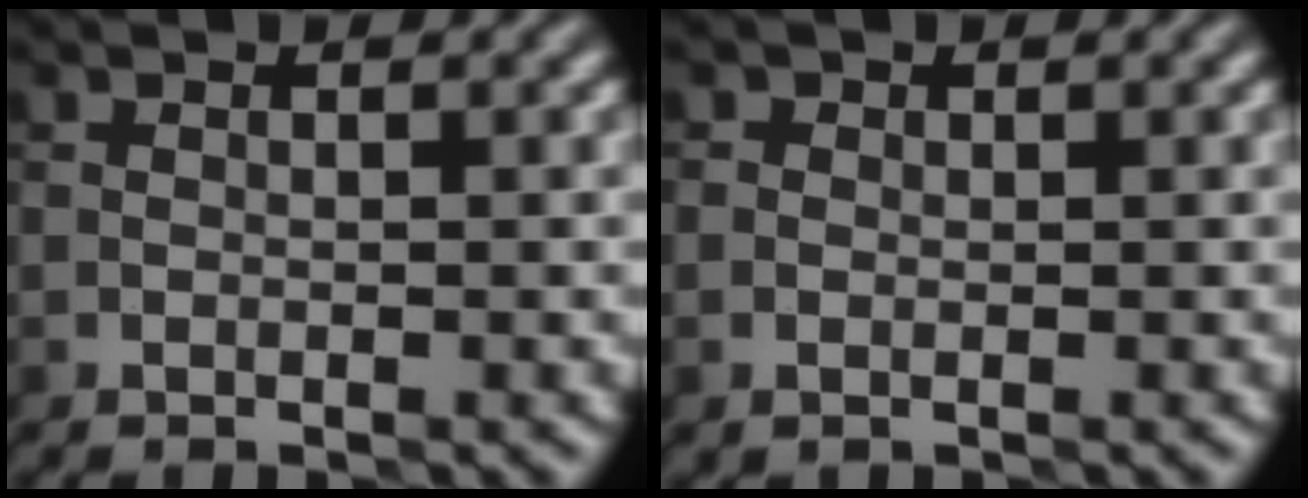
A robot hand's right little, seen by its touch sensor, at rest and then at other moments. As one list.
[{"total": 1.0, "force": [0.1, 0.9, 0.2], "torque": [-0.002, 0.000, -0.004]}]